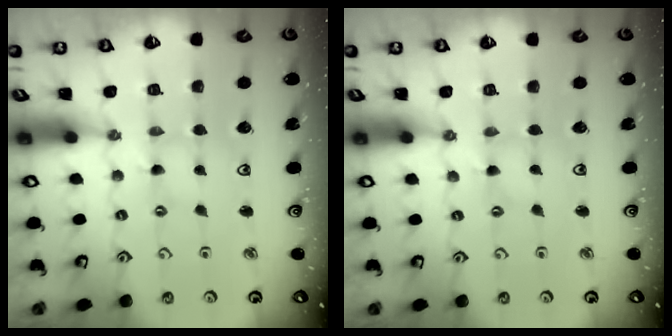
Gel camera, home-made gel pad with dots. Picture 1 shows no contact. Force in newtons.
{"total": 0.0}